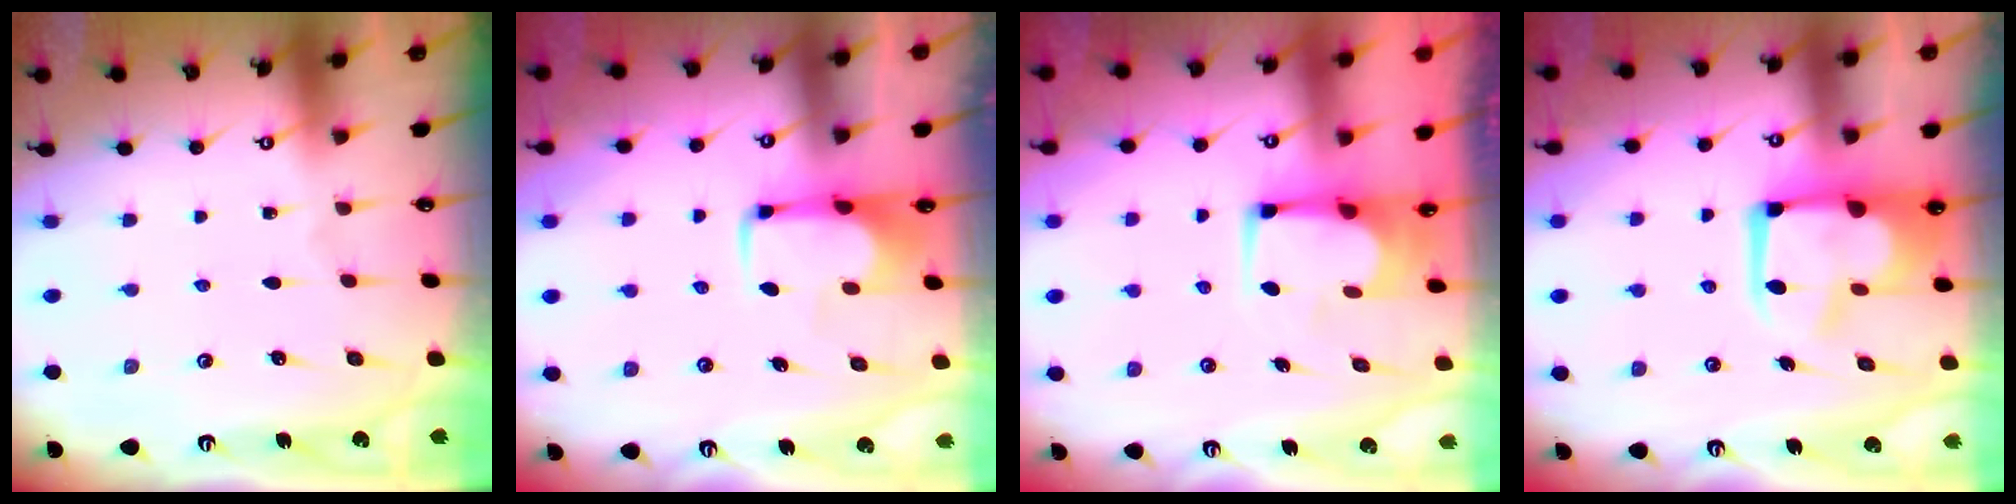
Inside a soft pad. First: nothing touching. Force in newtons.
{"total": 2.0, "press": 2.0, "slide": 0.4}
{"total": 2.9, "press": 2.9, "slide": 0.2}
{"total": 12.8, "press": 12.8, "slide": 1.0}